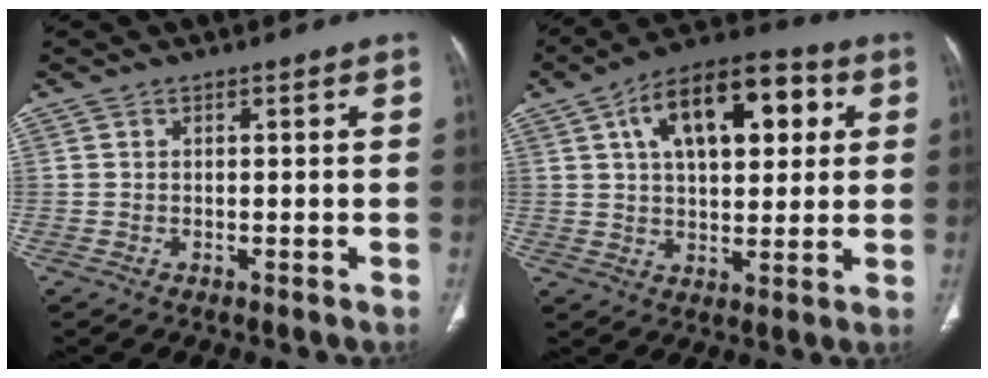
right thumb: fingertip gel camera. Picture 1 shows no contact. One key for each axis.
{"total": 17.9, "fx": 5.8, "fy": 9.1, "fz": 14.3, "tx": -0.190, "ty": 0.013, "tz": 0.084}